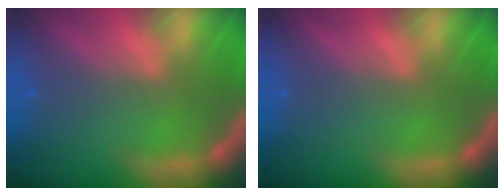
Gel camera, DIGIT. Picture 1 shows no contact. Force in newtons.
{"total": 0.0}